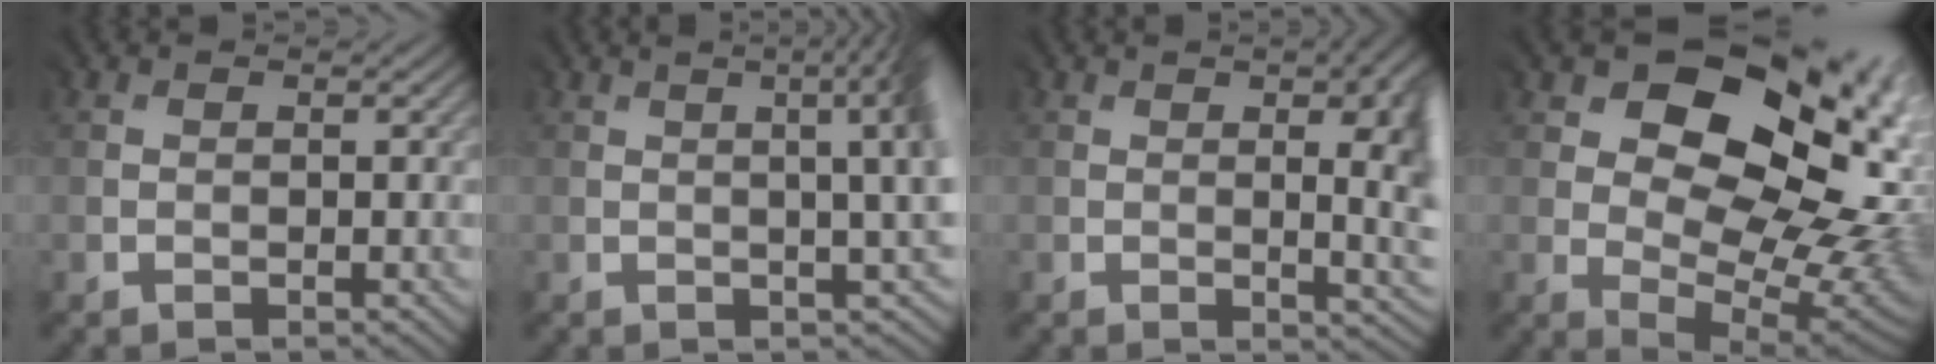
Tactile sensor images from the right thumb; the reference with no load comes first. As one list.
[{"total": 8.1, "force": [1.0, 2.2, 7.8], "torque": [-0.061, 0.029, 0.004]}, {"total": 9.3, "force": [0.3, 3.4, 8.6], "torque": [-0.082, 0.008, -0.001]}, {"total": 17.6, "force": [6.1, 10.9, 12.5], "torque": [-0.177, 0.030, 0.109]}]